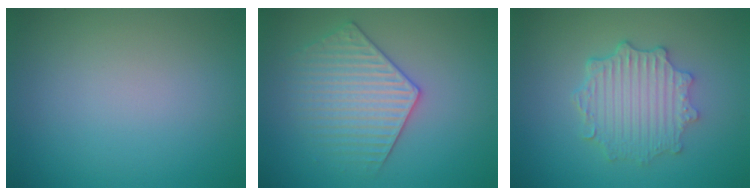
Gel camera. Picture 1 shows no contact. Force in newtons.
{"total": 3.6, "press": 3.6, "slide": 0.1}
{"total": 4.6, "press": 3.7, "slide": 2.7}